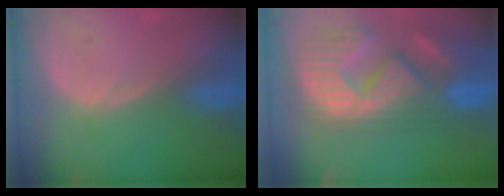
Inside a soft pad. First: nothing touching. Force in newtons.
{"total": 14.4, "press": 12.2, "slide": 7.6}